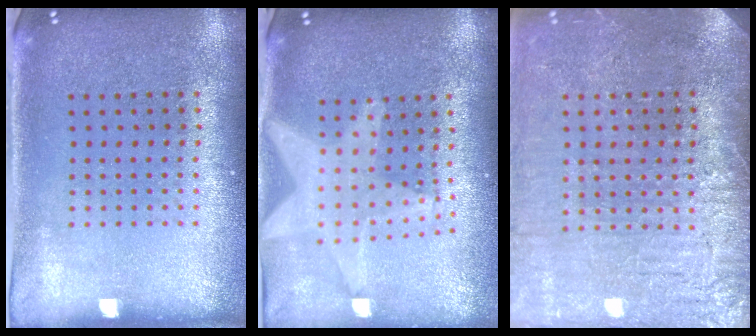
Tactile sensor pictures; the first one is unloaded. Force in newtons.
{"total": 1.8, "press": 1.6, "slide": 0.8}
{"total": 3.8, "press": 3.3, "slide": 1.9}